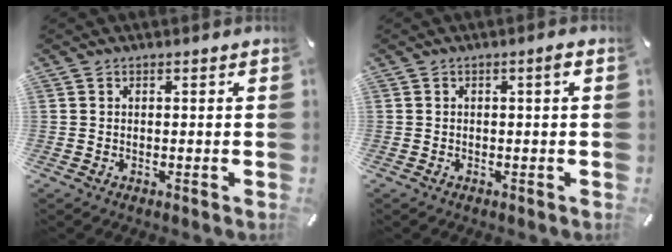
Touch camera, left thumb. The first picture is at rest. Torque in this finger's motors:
{"motor_torque": [-0.07, -0.13, 0.12, 0.19, 0.12]}